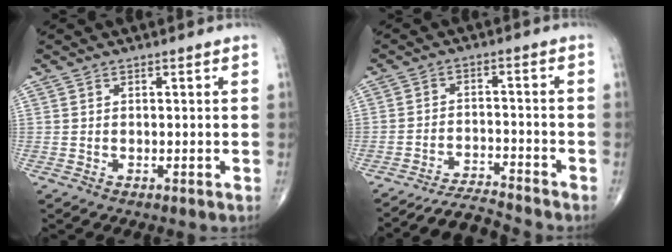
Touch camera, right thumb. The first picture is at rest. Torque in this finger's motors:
{"motor_torque": [1.10, -0.48, 0.01, -1.07, 0.00]}